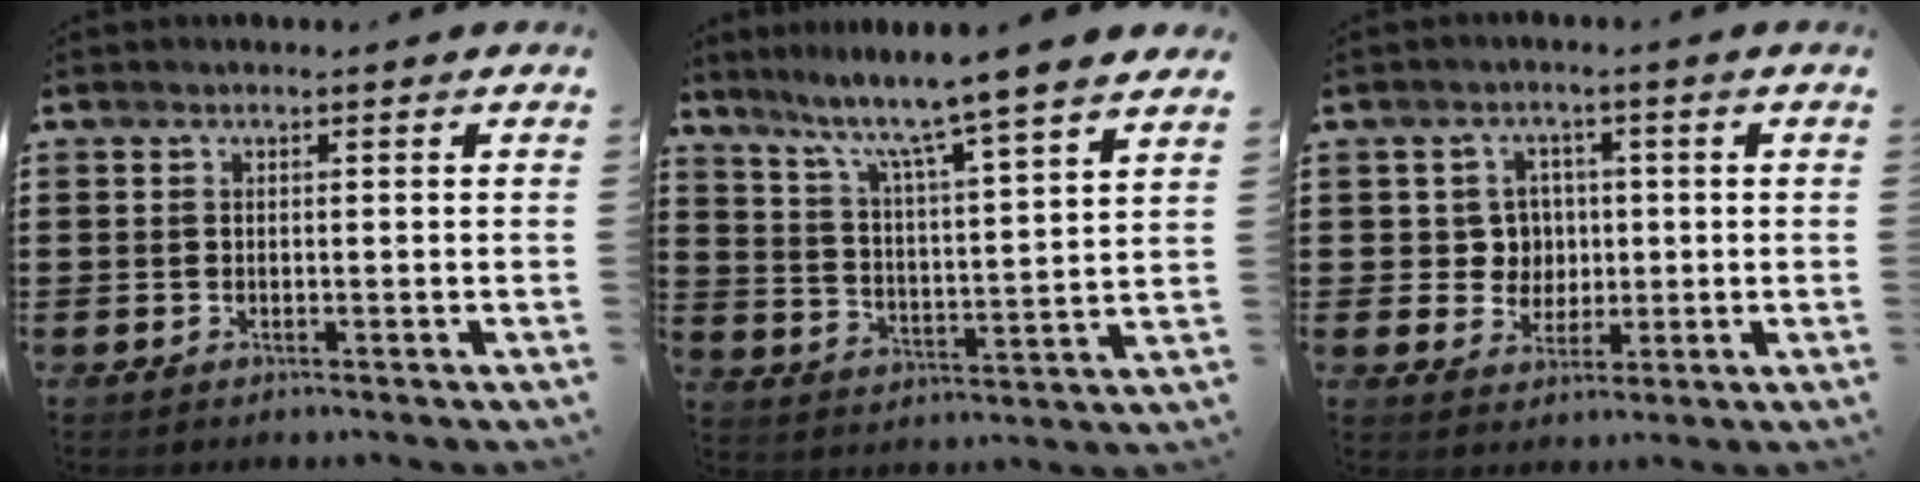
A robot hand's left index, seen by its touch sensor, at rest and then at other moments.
{"total": 6.9, "force": [5.8, -1.3, 3.5], "torque": [-0.092, -0.051, 0.088]}
{"total": 4.8, "force": [0.6, 4.6, 1.3], "torque": [-0.041, 0.012, 0.006]}